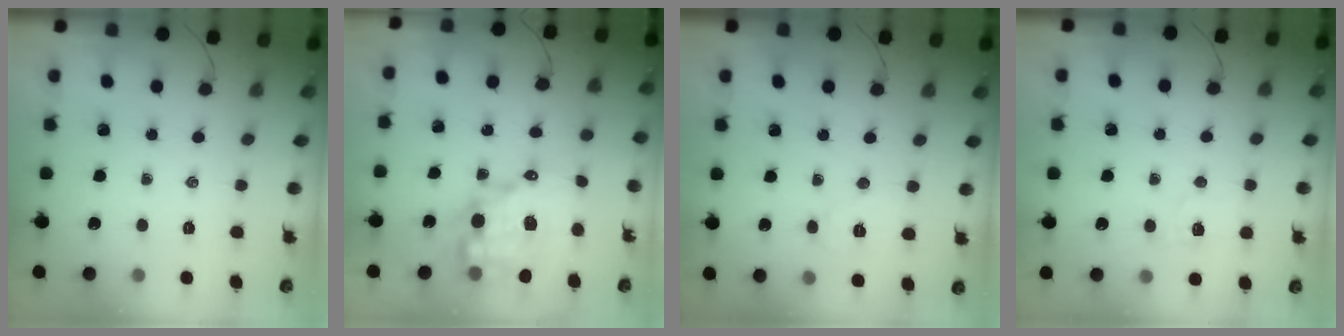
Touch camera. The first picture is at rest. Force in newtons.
{"total": 12.7, "press": 12.3, "slide": 3.2}
{"total": 4.5, "press": 4.4, "slide": 0.7}
{"total": 5.0, "press": 4.9, "slide": 0.9}